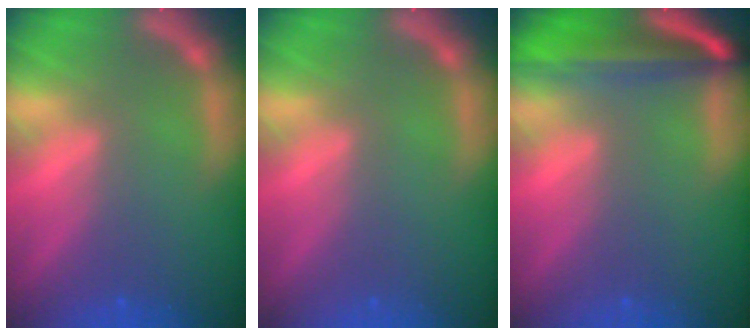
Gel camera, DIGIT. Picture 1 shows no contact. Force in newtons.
{"total": 0.0}
{"total": 8.6}